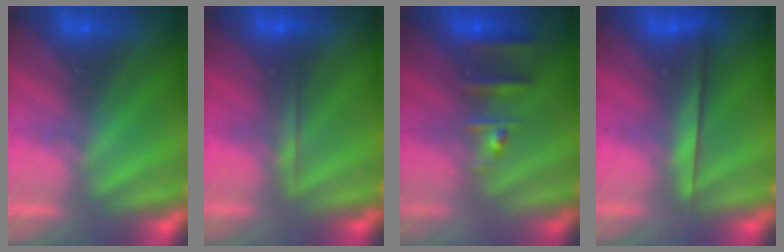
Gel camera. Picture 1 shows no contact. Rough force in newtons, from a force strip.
{"total": 1.9}
{"total": 2.5}
{"total": 2.3}